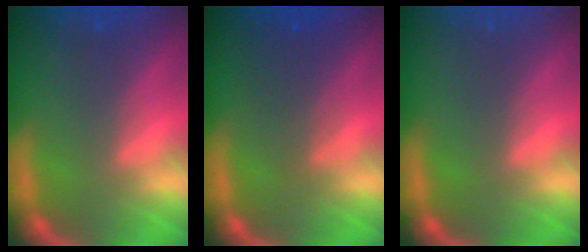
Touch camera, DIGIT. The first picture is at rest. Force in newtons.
{"total": 3.0}
{"total": 0.0}